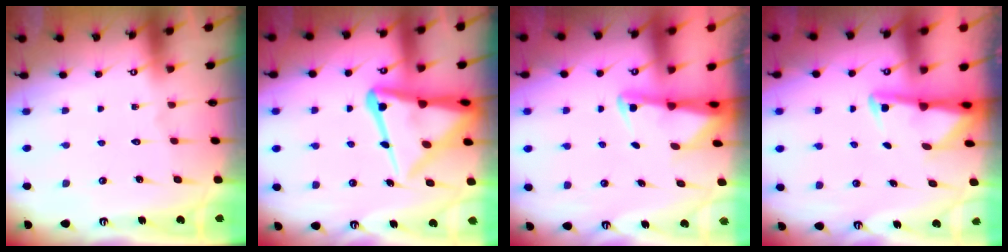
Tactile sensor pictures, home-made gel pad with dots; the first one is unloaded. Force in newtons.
{"total": 16.3, "press": 16.2, "slide": 1.7}
{"total": 2.2, "press": 2.2, "slide": 0.5}
{"total": 2.8, "press": 2.7, "slide": 0.7}